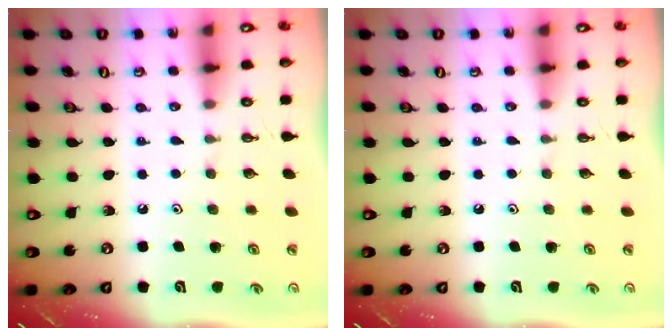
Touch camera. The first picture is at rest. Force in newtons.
{"total": 0.0}